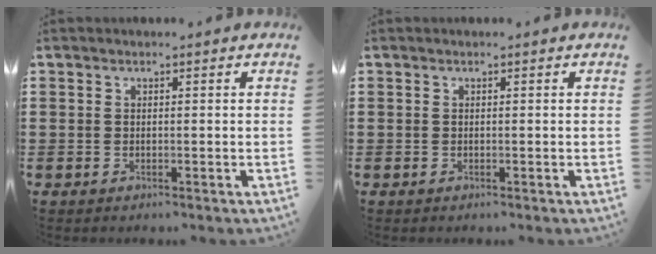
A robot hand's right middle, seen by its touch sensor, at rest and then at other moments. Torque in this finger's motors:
{"motor_torque": [0.57, -0.26, 0.08, 0.01]}